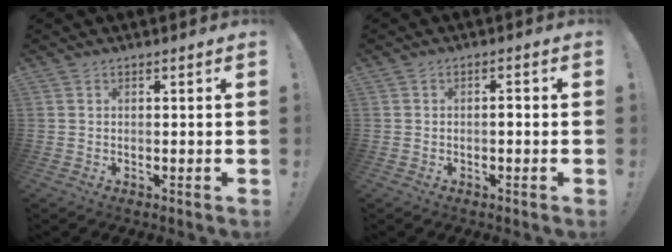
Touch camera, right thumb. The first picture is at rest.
{"total": 1.6, "force": [-0.8, 0.6, 1.3], "torque": [-0.031, 0.009, -0.015]}